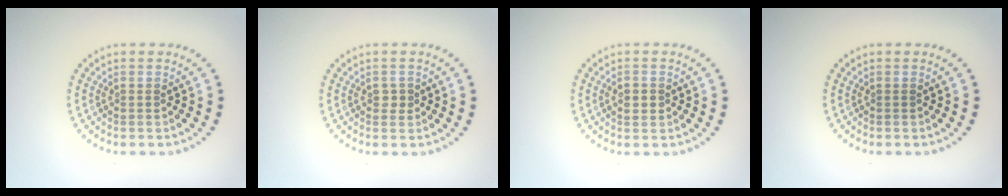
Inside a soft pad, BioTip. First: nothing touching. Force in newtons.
{"total": 1.0, "press": 1.0, "slide": 0.2}
{"total": 1.2, "press": 1.2, "slide": 0.1}
{"total": 0.0}